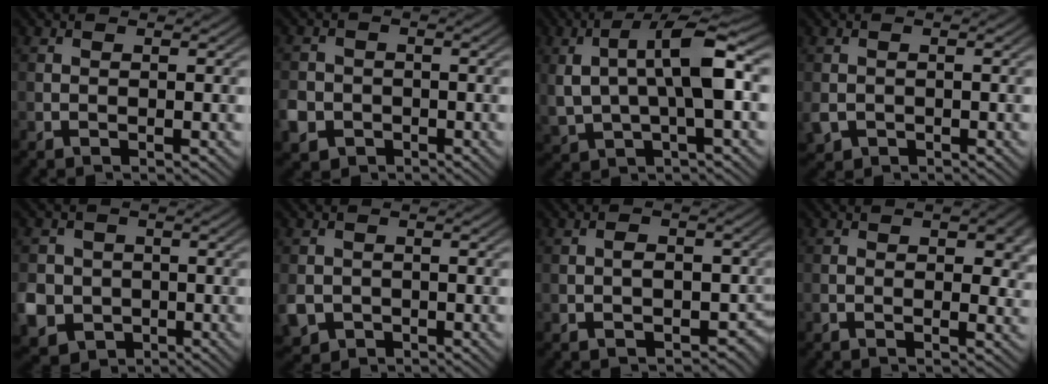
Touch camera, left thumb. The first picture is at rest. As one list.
[{"total": 4.0, "force": [-1.7, 3.4, 1.4], "torque": [-0.039, -0.008, -0.041]}, {"total": 9.9, "force": [1.6, 3.9, 8.9], "torque": [-0.180, 0.003, 0.029]}, {"total": 2.1, "force": [-0.8, 1.7, 1.0], "torque": [-0.027, -0.013, -0.016]}, {"total": 7.2, "force": [-1.8, 6.7, 2.2], "torque": [-0.080, -0.018, -0.053]}, {"total": 3.4, "force": [-1.4, 2.8, 1.4], "torque": [-0.038, -0.015, -0.029]}, {"total": 4.6, "force": [-1.3, 3.2, 3.1], "torque": [-0.039, -0.010, -0.019]}, {"total": 4.7, "force": [0.6, 2.2, 4.1], "torque": [-0.057, -0.001, 0.010]}]